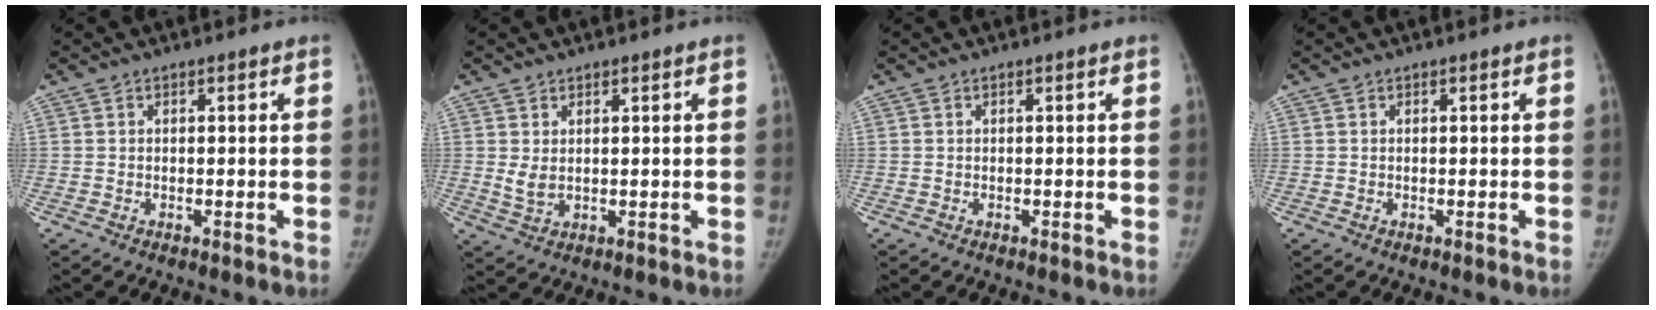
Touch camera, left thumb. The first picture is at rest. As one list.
[{"total": 2.8, "force": [0.9, 1.7, 2.0], "torque": [-0.035, -0.010, 0.027]}, {"total": 0.0}, {"total": 0.0}]